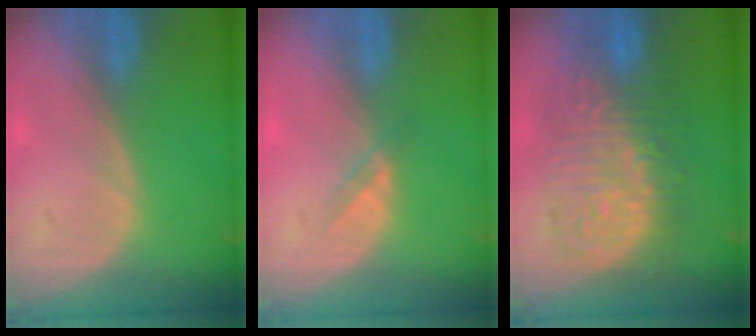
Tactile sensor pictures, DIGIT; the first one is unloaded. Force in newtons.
{"total": 1.8, "press": 1.4, "slide": 1.0}
{"total": 12.7, "press": 12.6, "slide": 1.4}